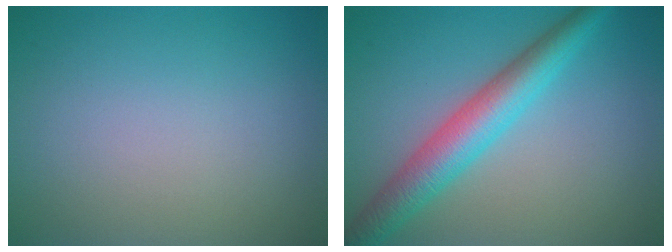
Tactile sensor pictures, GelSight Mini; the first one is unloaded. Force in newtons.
{"total": 5.6, "press": 5.6, "slide": 0.2}